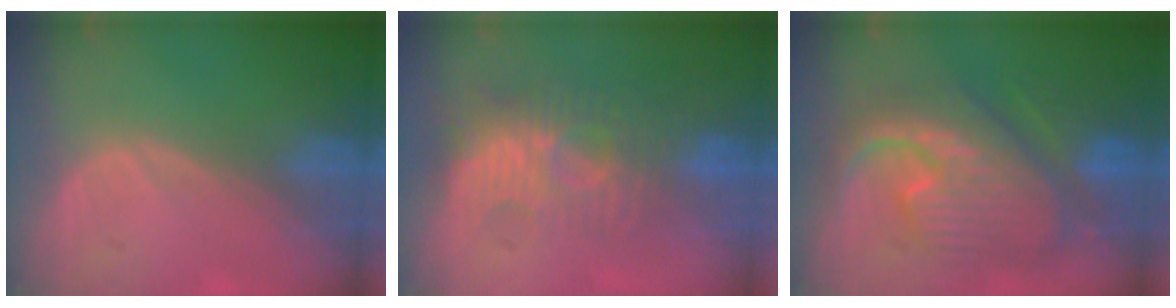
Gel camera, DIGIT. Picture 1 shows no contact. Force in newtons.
{"total": 9.6, "press": 8.4, "slide": 4.5}
{"total": 12.4, "press": 12.3, "slide": 1.3}